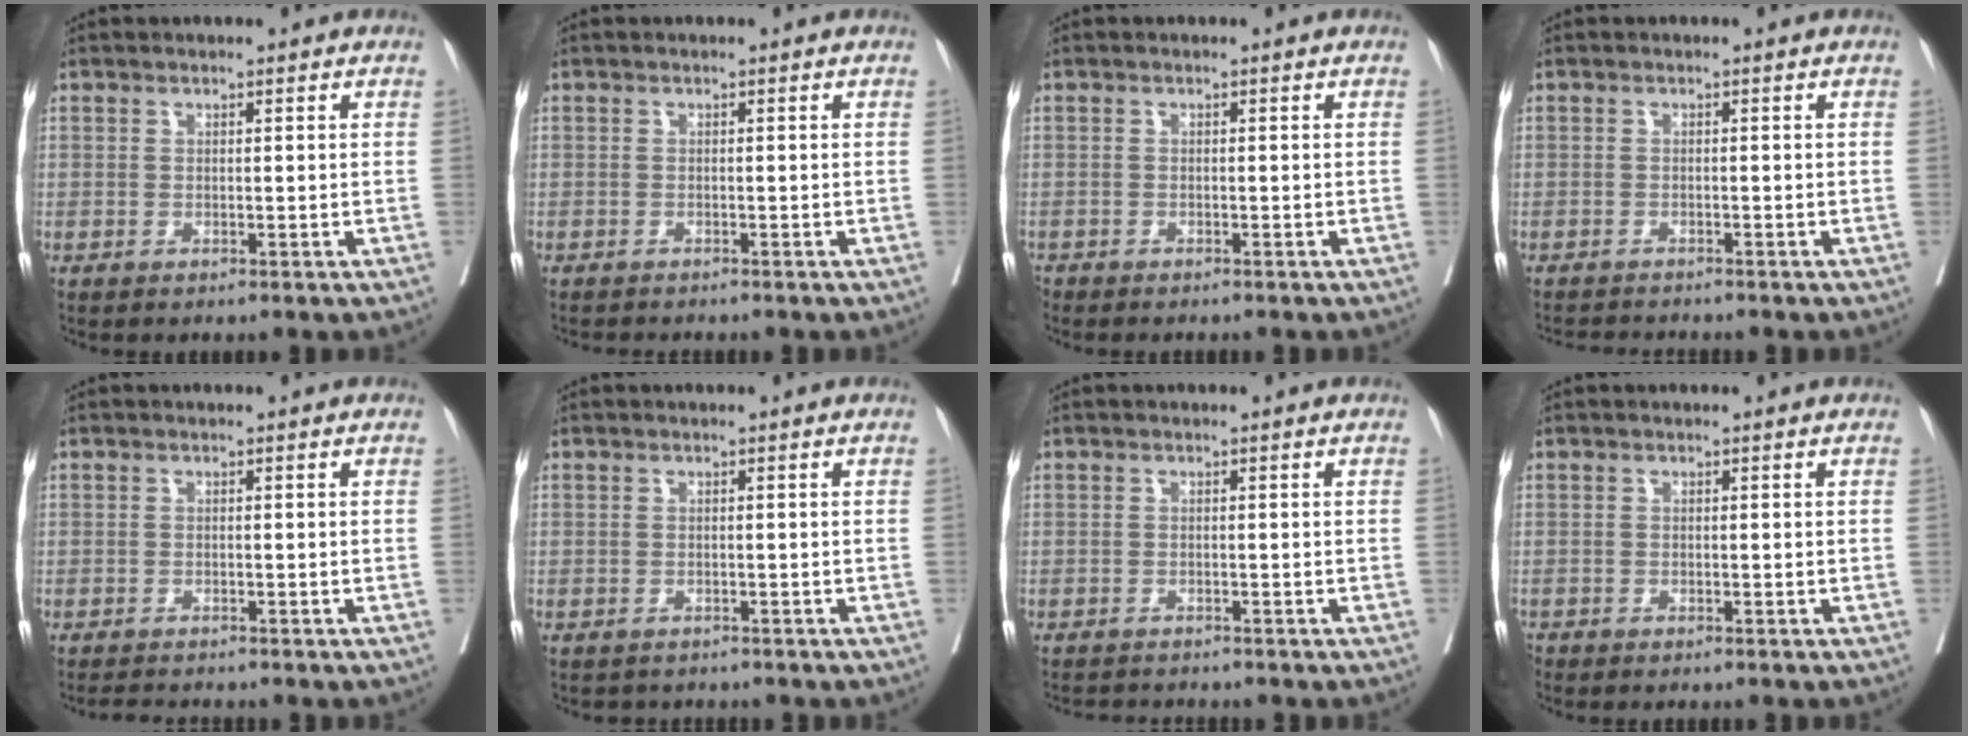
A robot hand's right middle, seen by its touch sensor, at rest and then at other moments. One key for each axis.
{"total": 2.4, "fx": -2.2, "fy": 0.4, "fz": 0.7, "tx": -0.013, "ty": -0.005, "tz": -0.031}
{"total": 2.2, "fx": -2.1, "fy": 0.5, "fz": 0.4, "tx": -0.006, "ty": -0.004, "tz": -0.032}
{"total": 3.6, "fx": -3.5, "fy": 0.1, "fz": 0.6, "tx": -0.004, "ty": -0.012, "tz": -0.055}
{"total": 2.7, "fx": -2.6, "fy": 0.3, "fz": 0.7, "tx": -0.010, "ty": -0.009, "tz": -0.041}
{"total": 2.7, "fx": -2.4, "fy": 1.2, "fz": 0.3, "tx": -0.008, "ty": -0.002, "tz": -0.034}
{"total": 2.6, "fx": -2.6, "fy": 0.1, "fz": 0.1, "tx": 0.002, "ty": -0.010, "tz": -0.040}
{"total": 1.6, "fx": -1.5, "fy": 0.5, "fz": 0.3, "tx": -0.010, "ty": -0.003, "tz": -0.025}